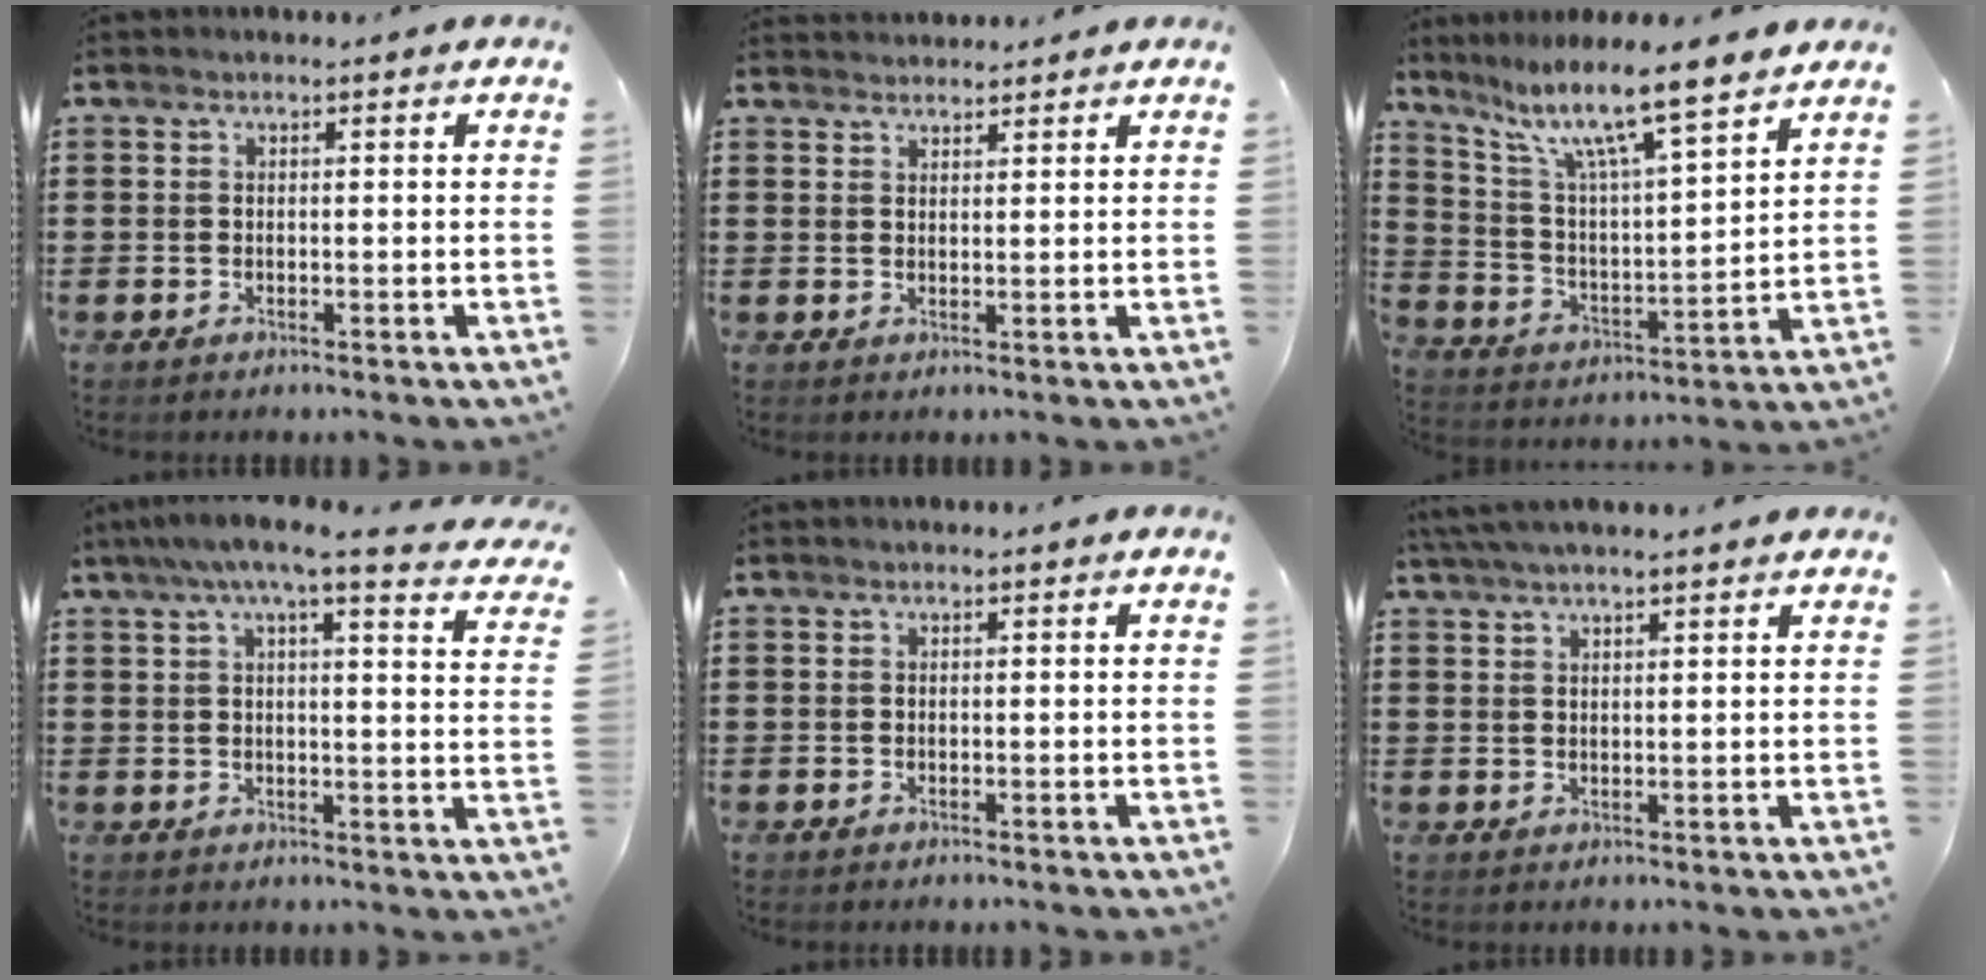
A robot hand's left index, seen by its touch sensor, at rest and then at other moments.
{"total": 1.8, "force": [1.7, 0.2, -0.1], "torque": [-0.002, 0.000, 0.035]}
{"total": 10.2, "force": [7.9, 0.9, 6.4], "torque": [-0.145, -0.049, 0.128]}
{"total": 6.3, "force": [5.0, 0.0, 3.8], "torque": [-0.092, -0.018, 0.083]}
{"total": 0.0}
{"total": 3.3, "force": [2.8, 0.1, 1.7], "torque": [-0.039, 0.003, 0.053]}